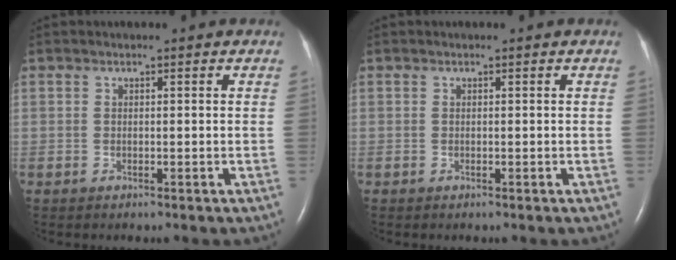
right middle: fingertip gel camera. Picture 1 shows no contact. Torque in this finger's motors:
{"motor_torque": [0.03, -0.06, 0.00, 0.01]}